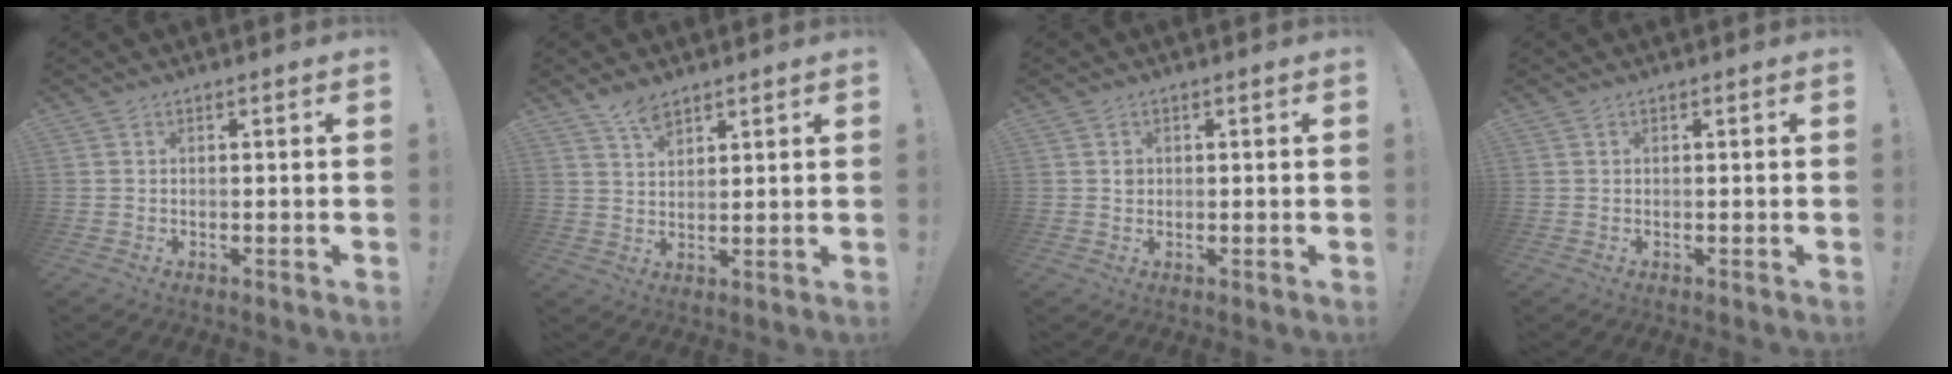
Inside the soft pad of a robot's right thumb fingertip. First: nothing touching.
{"total": 4.9, "force": [3.9, 2.0, 2.3], "torque": [-0.034, -0.024, 0.069]}
{"total": 1.0, "force": [0.1, 0.9, 0.3], "torque": [0.002, 0.000, 0.001]}
{"total": 0.0}